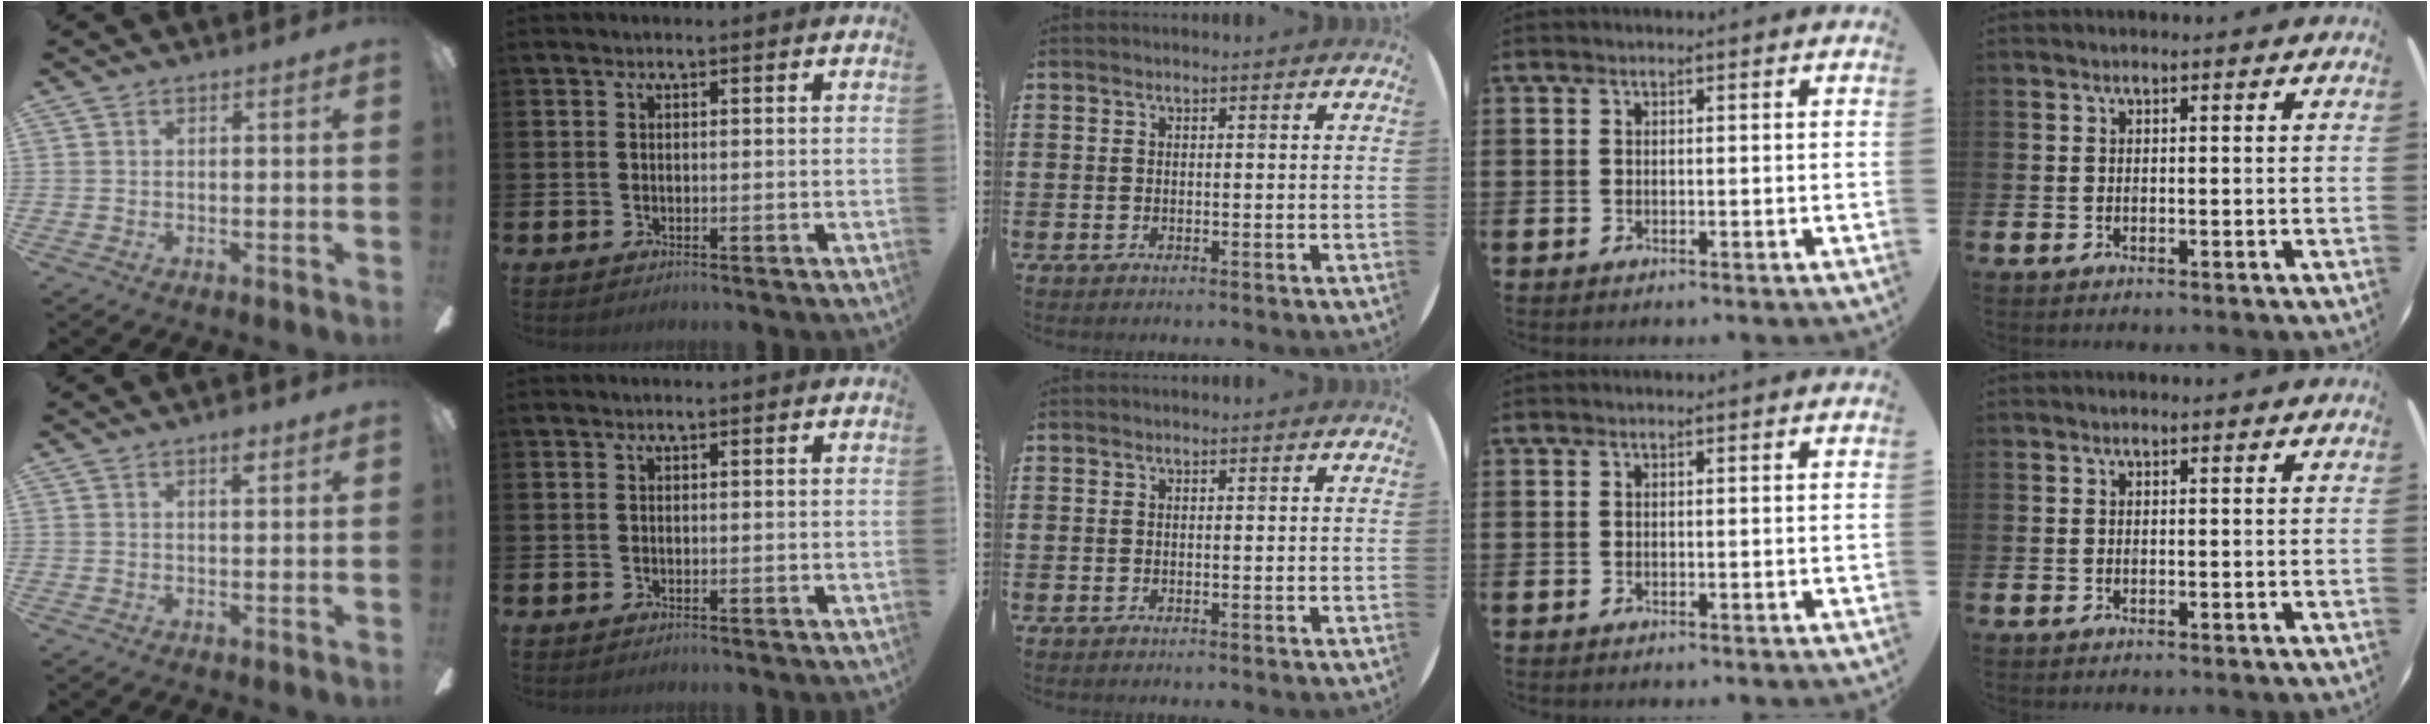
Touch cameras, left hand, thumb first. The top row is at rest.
{"thumb": {"total": 2.5, "force": [1.7, 0.9, 1.7], "torque": [-0.013, -0.006, 0.024]}}